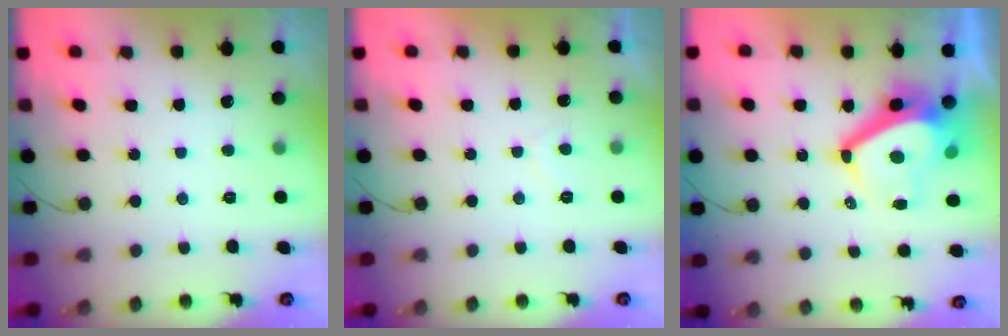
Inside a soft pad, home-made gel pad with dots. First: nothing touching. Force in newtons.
{"total": 1.9, "press": 1.7, "slide": 0.7}
{"total": 10.9, "press": 10.9, "slide": 0.9}